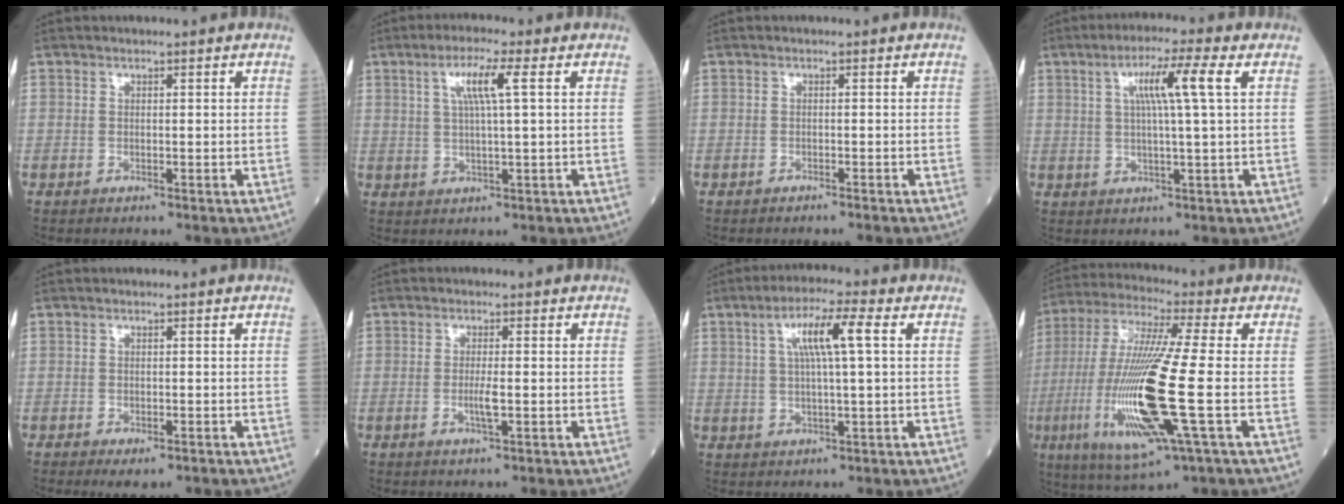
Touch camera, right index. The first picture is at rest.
{"total": 5.5, "force": [1.9, -0.3, 5.1], "torque": [-0.099, 0.006, 0.038]}
{"total": 1.6, "force": [-1.4, -0.1, 0.7], "torque": [-0.011, 0.001, -0.015]}
{"total": 7.2, "force": [2.3, -0.8, 6.8], "torque": [-0.124, 0.008, 0.041]}
{"total": 2.6, "force": [-1.6, 0.9, 1.8], "torque": [-0.023, -0.003, -0.016]}
{"total": 2.3, "force": [-0.5, 0.0, 2.3], "torque": [-0.048, -0.003, -0.008]}
{"total": 7.4, "force": [2.2, 0.1, 7.0], "torque": [-0.132, 0.012, 0.040]}
{"total": 19.3, "force": [-4.0, 0.7, 18.9], "torque": [-0.411, -0.026, -0.076]}